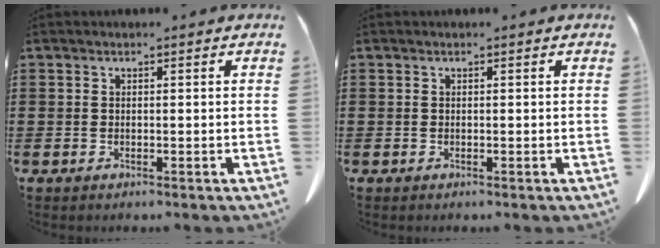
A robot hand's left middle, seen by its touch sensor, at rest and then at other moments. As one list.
[{"total": 0.0}]